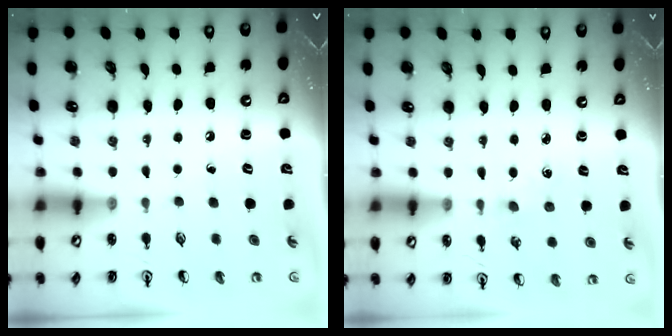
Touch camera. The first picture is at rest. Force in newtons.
{"total": 1.9, "press": 1.9, "slide": 0.4}